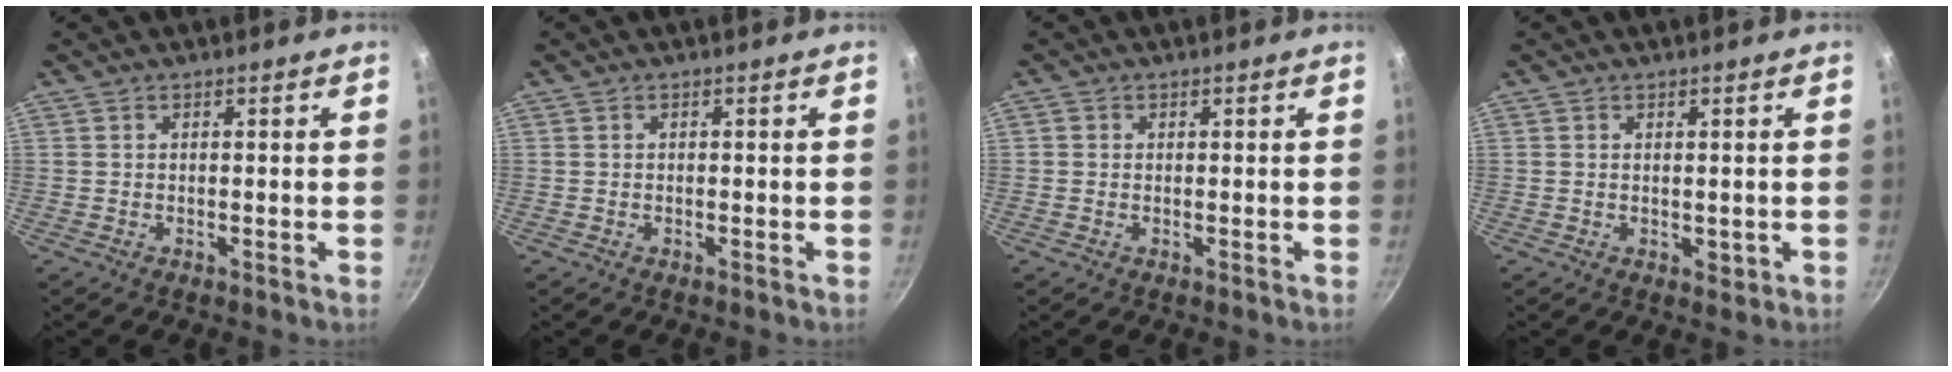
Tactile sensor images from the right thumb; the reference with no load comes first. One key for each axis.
{"total": 0.0}
{"total": 0.7, "fx": 0.0, "fy": 0.7, "fz": 0.2, "tx": -0.001, "ty": 0.002, "tz": -0.002}
{"total": 1.5, "fx": 0.1, "fy": 1.0, "fz": 1.1, "tx": -0.013, "ty": -0.002, "tz": 0.002}